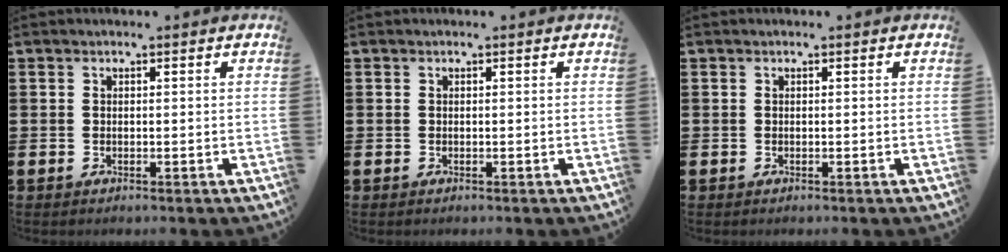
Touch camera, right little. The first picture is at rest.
{"total": 0.0}
{"total": 0.0}